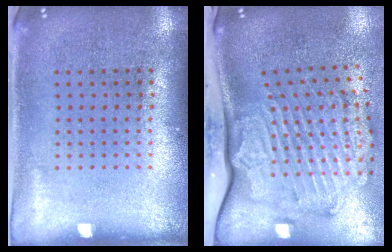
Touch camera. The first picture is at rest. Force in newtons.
{"total": 3.1, "press": 2.4, "slide": 1.9}